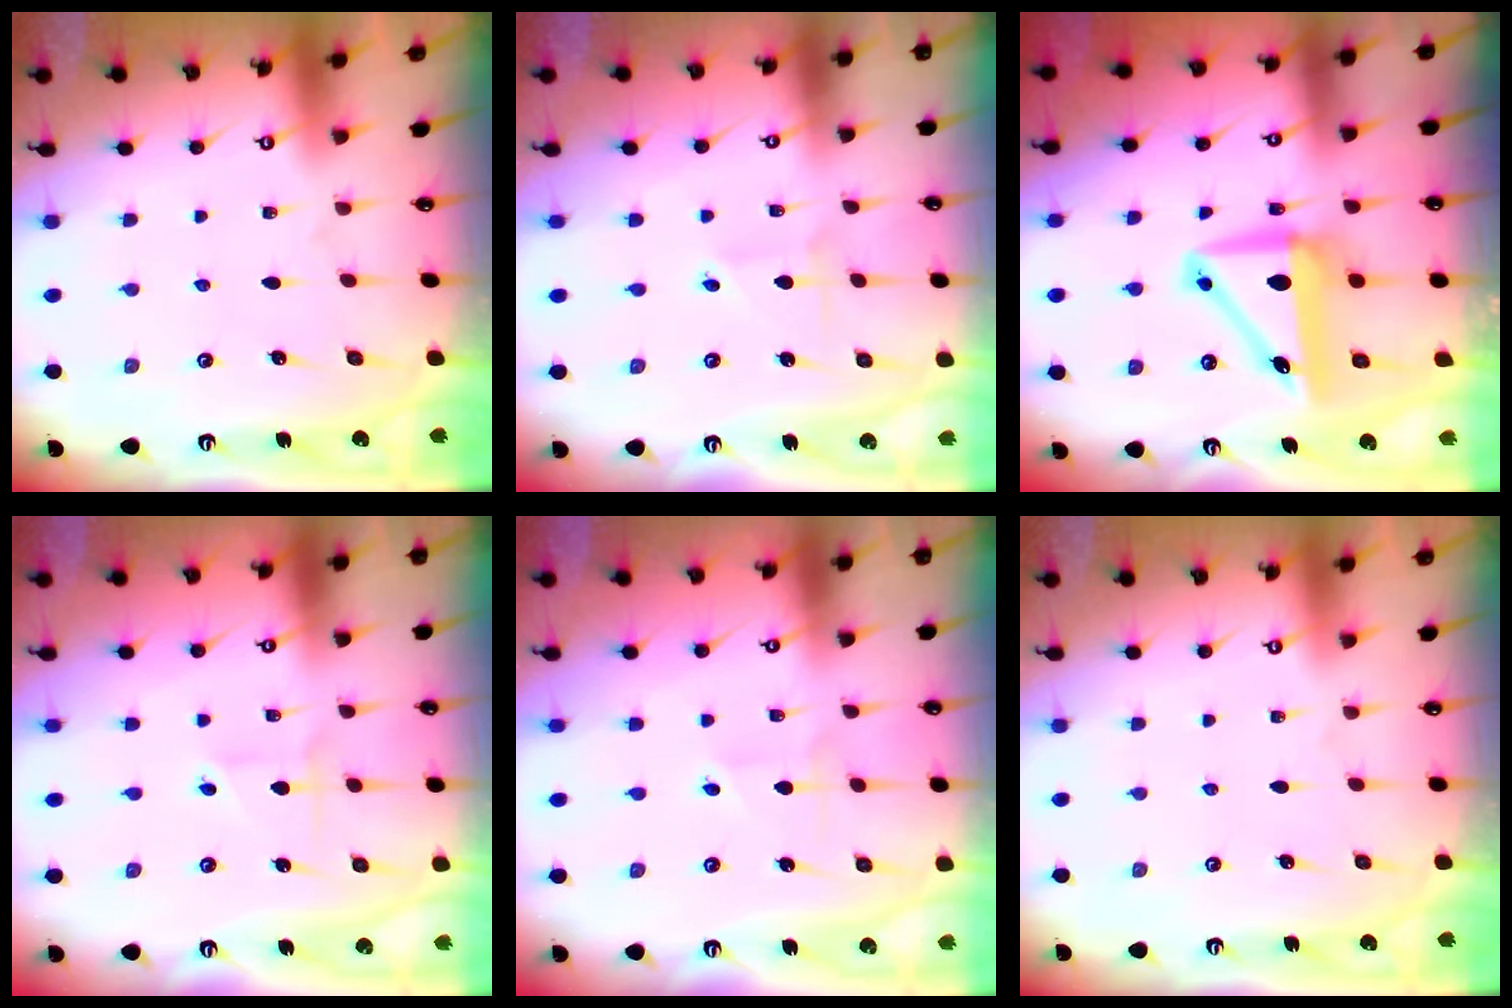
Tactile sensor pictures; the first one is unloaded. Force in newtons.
{"total": 1.5, "press": 1.5, "slide": 0.1}
{"total": 10.1, "press": 9.9, "slide": 1.9}
{"total": 1.8, "press": 1.8, "slide": 0.2}
{"total": 1.8, "press": 1.8, "slide": 0.1}
{"total": 0.0}